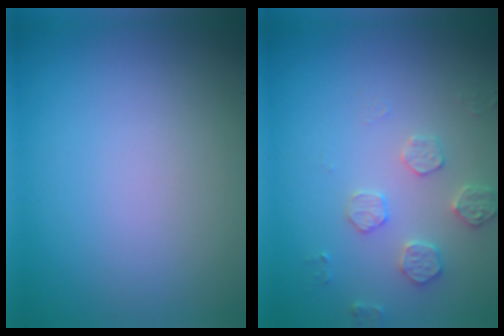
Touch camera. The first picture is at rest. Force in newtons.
{"total": 2.5, "press": 2.5, "slide": 0.5}